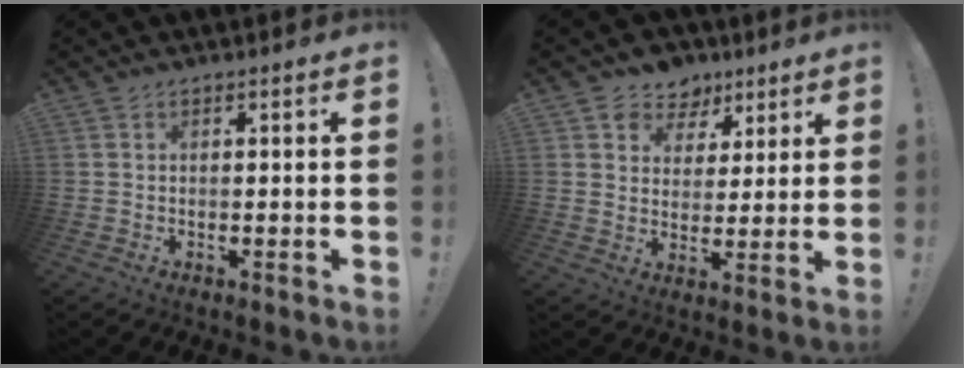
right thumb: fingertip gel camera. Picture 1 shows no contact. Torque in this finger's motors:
{"motor_torque": [0.60, 1.11, 0.30, 0.33, 0.00]}